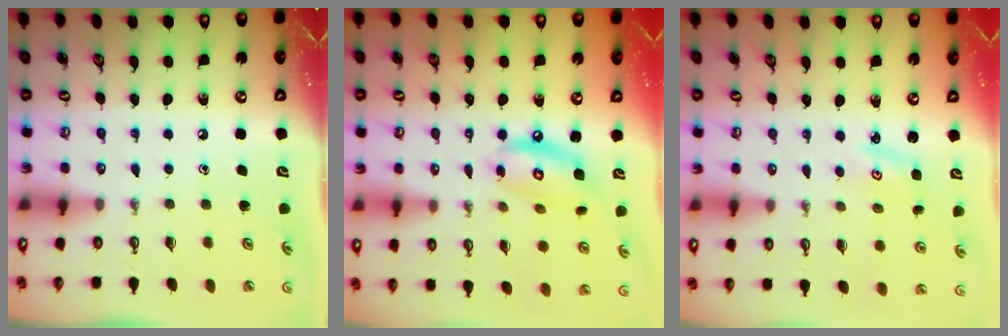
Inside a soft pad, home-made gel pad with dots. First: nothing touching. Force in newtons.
{"total": 11.2, "press": 11.2, "slide": 1.0}
{"total": 2.3, "press": 2.3, "slide": 0.3}